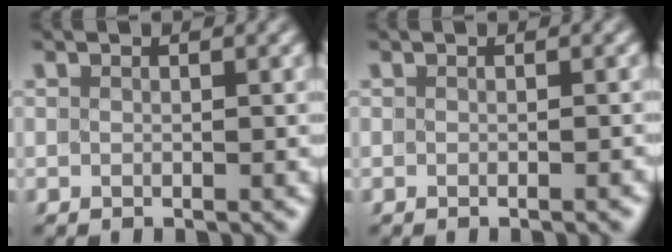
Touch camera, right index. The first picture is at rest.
{"total": 0.5, "force": [-0.5, 0.0, 0.3], "torque": [0.003, 0.007, -0.010]}